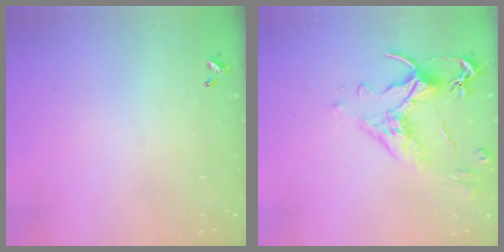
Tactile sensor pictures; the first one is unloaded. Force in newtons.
{"total": 2.5, "press": 2.2, "slide": 1.3}